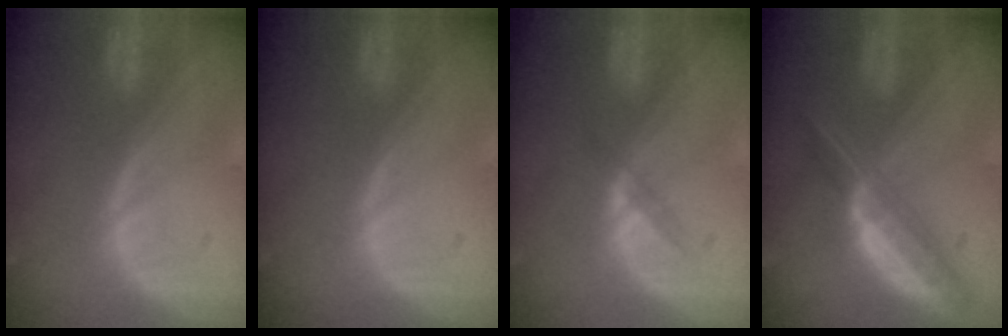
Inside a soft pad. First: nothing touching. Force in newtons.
{"total": 0.0}
{"total": 1.8, "press": 1.4, "slide": 1.0}
{"total": 6.7, "press": 5.7, "slide": 3.6}